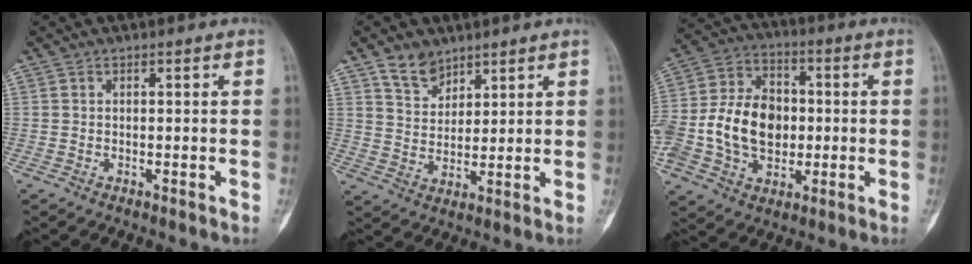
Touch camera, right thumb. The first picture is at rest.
{"total": 6.3, "force": [4.5, 3.9, 2.0], "torque": [-0.009, -0.033, 0.090]}
{"total": 19.2, "force": [-2.1, 14.2, 12.7], "torque": [-0.233, 0.030, -0.030]}